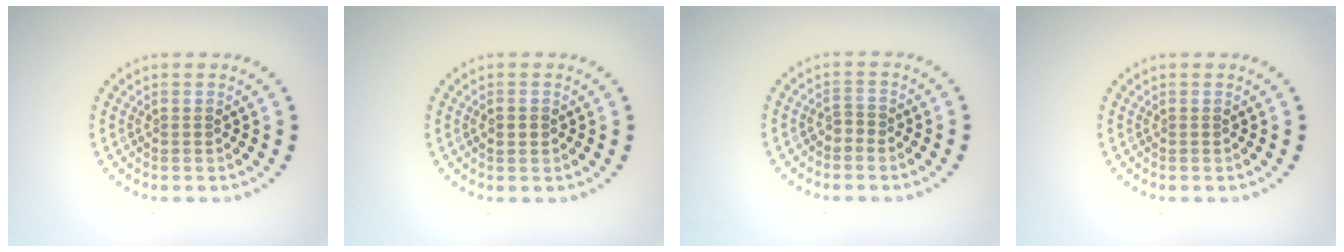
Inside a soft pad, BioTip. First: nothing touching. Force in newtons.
{"total": 1.1, "press": 1.1, "slide": 0.2}
{"total": 0.9, "press": 0.8, "slide": 0.4}
{"total": 0.0}